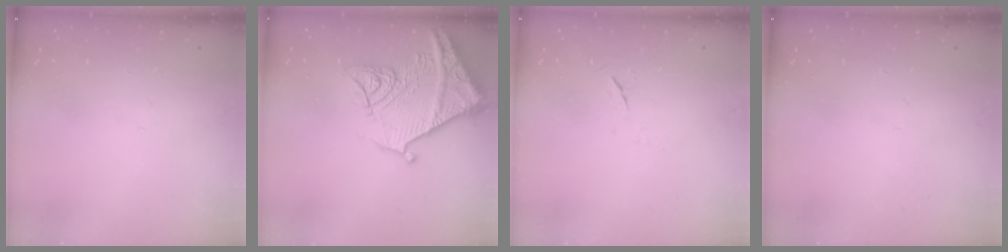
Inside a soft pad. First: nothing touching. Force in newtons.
{"total": 18.1, "press": 18.0, "slide": 1.9}
{"total": 3.8, "press": 3.7, "slide": 0.6}
{"total": 0.0}